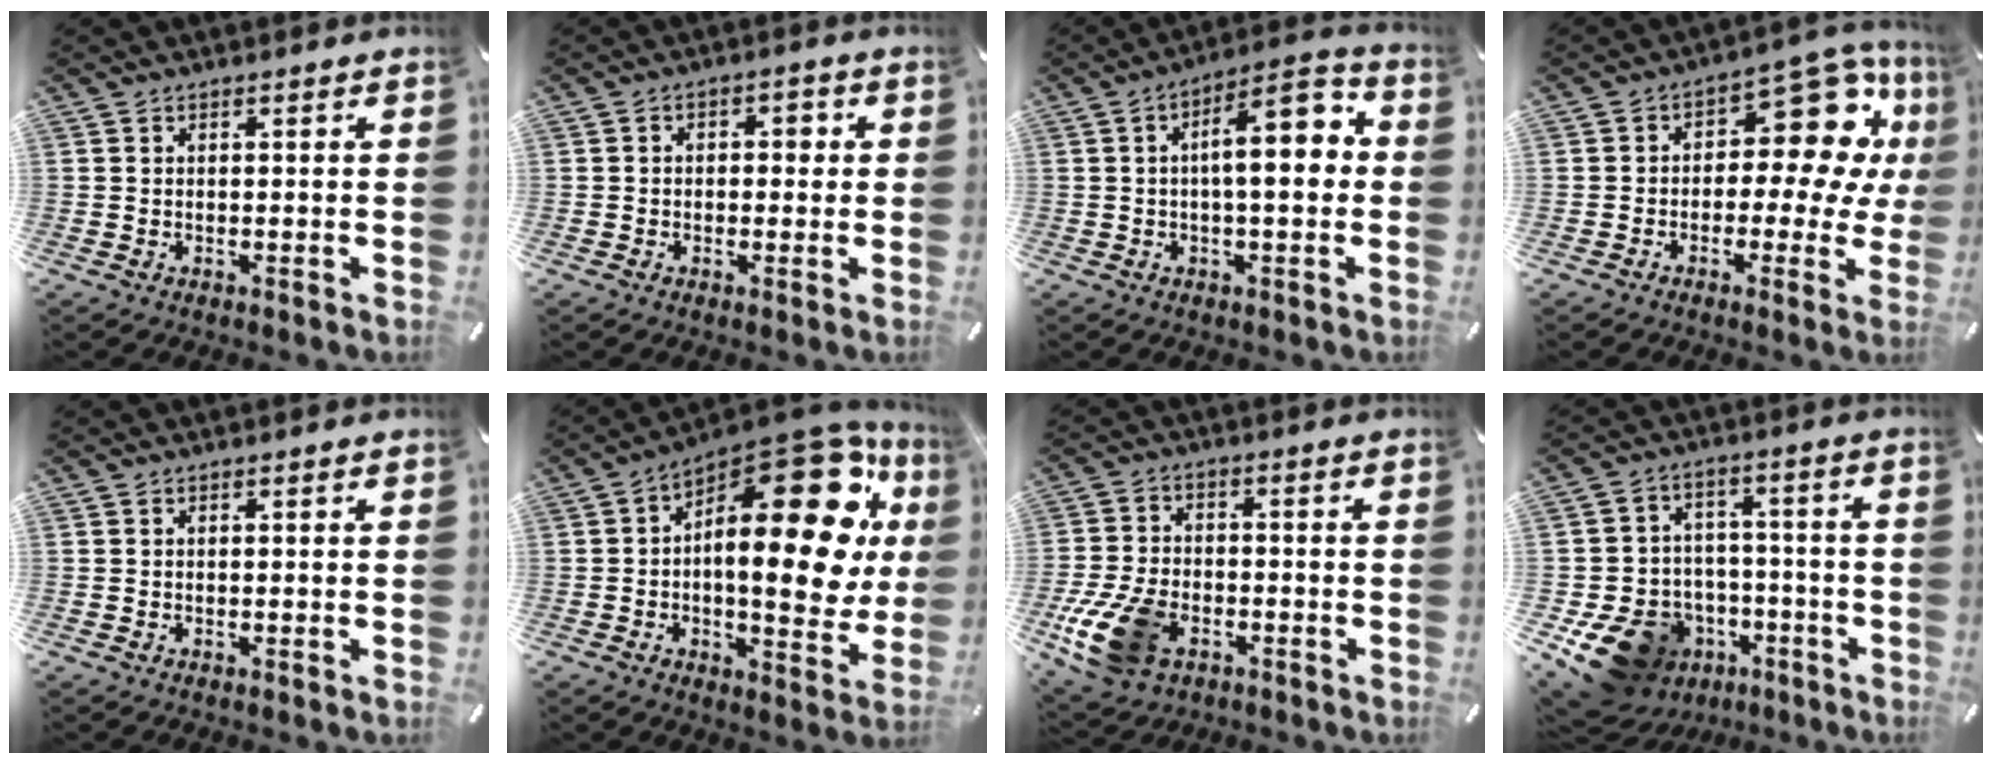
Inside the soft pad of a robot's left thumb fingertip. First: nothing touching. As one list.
[{"total": 2.8, "force": [-0.9, 2.1, 1.6], "torque": [-0.022, 0.009, -0.023]}, {"total": 12.4, "force": [1.2, 4.5, 11.5], "torque": [-0.161, -0.007, 0.012]}, {"total": 15.0, "force": [5.0, 8.7, 11.2], "torque": [-0.143, -0.036, 0.081]}, {"total": 0.0}, {"total": 29.0, "force": [8.5, 13.3, 24.3], "torque": [-0.338, -0.076, 0.152]}, {"total": 13.2, "force": [-5.4, 8.6, 8.4], "torque": [-0.185, 0.019, -0.095]}, {"total": 14.9, "force": [-7.4, 11.7, 5.6], "torque": [-0.098, 0.044, -0.111]}]